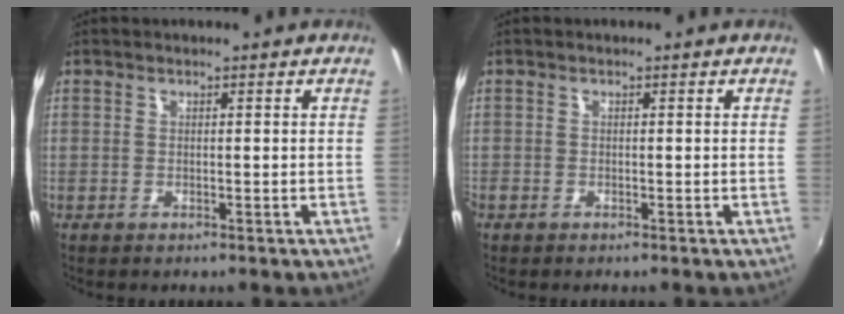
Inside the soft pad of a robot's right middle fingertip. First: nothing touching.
{"total": 0.6, "force": [-0.5, 0.3, 0.1], "torque": [-0.003, -0.002, -0.013]}